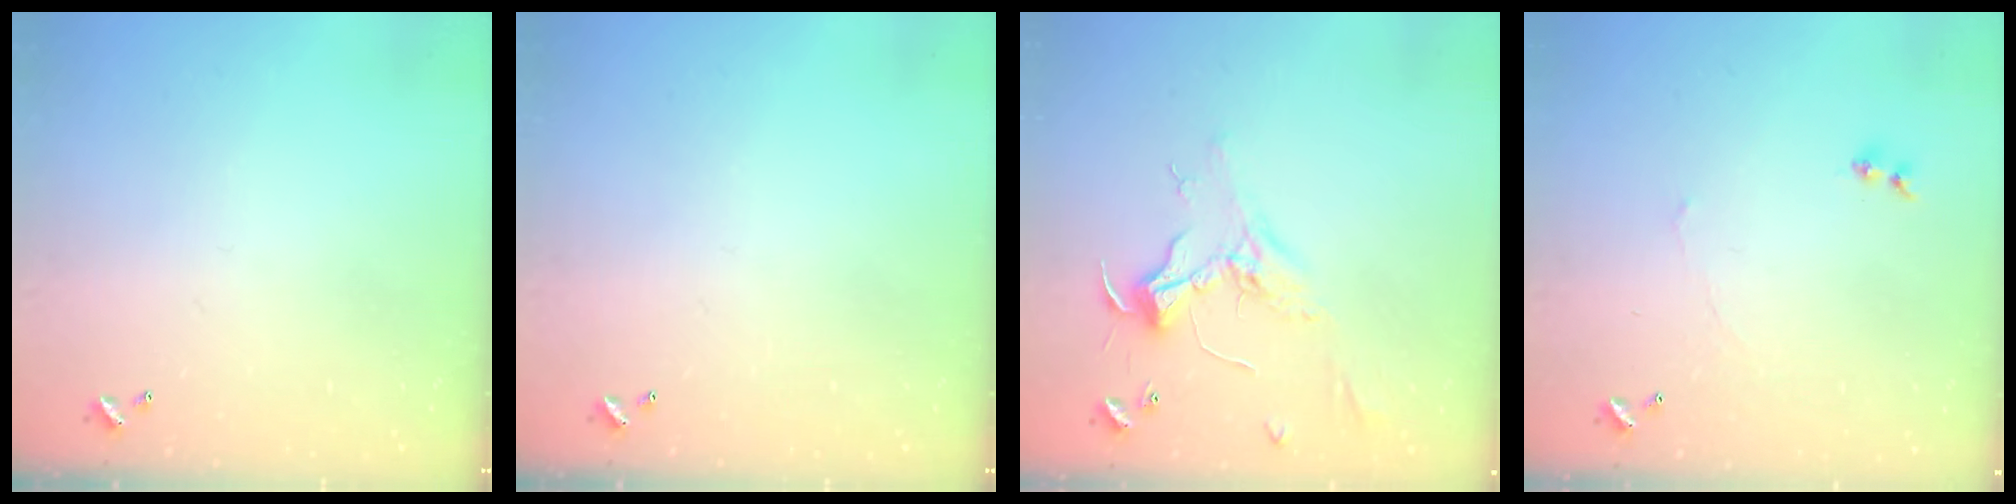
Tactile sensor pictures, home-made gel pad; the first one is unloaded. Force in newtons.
{"total": 0.0}
{"total": 2.5, "press": 2.3, "slide": 0.8}
{"total": 0.7, "press": 0.1, "slide": 0.7}